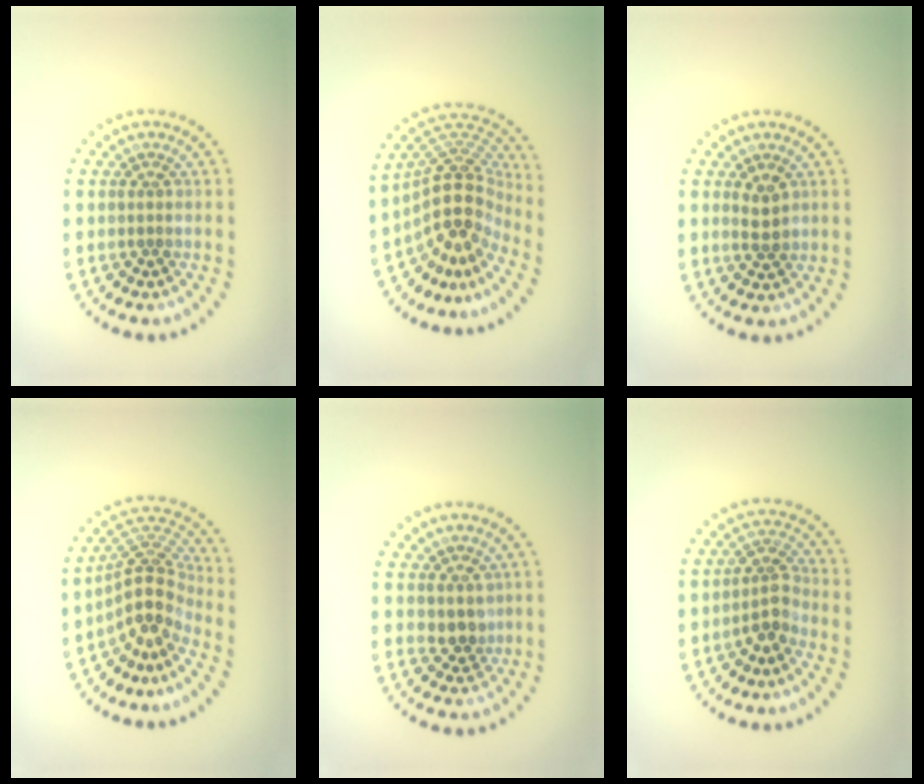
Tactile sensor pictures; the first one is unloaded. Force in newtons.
{"total": 5.5, "press": 3.9, "slide": 3.8}
{"total": 1.9, "press": 1.8, "slide": 0.6}
{"total": 4.6, "press": 3.2, "slide": 3.3}
{"total": 2.0, "press": 1.7, "slide": 1.1}
{"total": 2.7, "press": 1.9, "slide": 1.8}